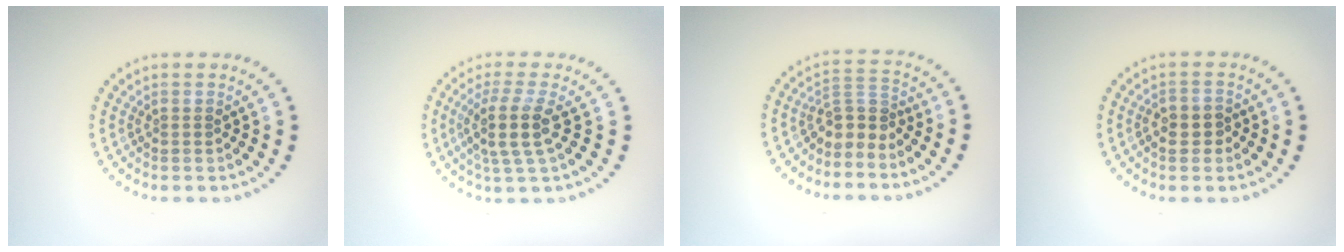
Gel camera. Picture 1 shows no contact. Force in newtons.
{"total": 3.7, "press": 2.9, "slide": 2.3}
{"total": 2.6, "press": 1.9, "slide": 1.8}
{"total": 1.7, "press": 1.5, "slide": 0.6}